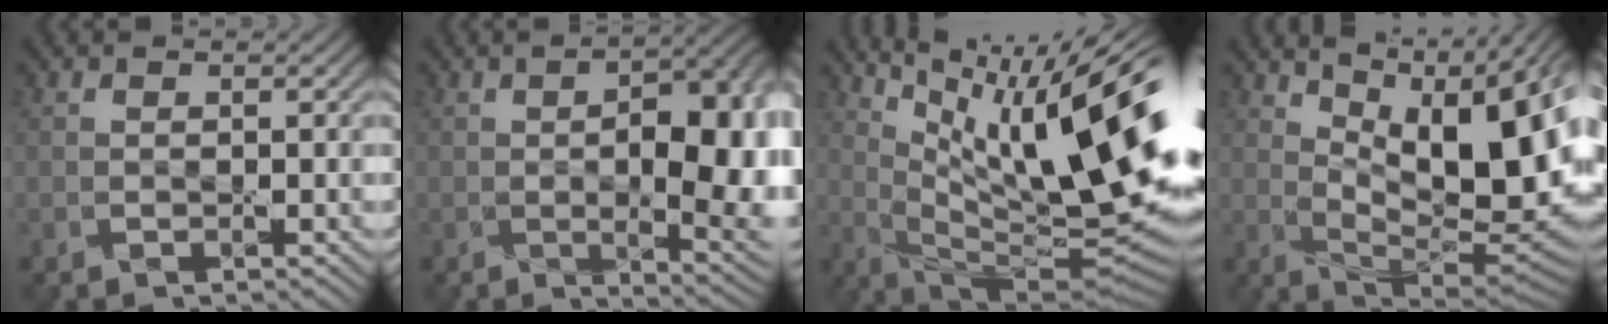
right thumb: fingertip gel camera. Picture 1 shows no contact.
{"total": 13.1, "force": [-0.4, 5.9, 11.6], "torque": [-0.156, -0.012, 0.010]}
{"total": 19.7, "force": [7.5, 5.7, 17.3], "torque": [-0.251, 0.020, 0.134]}
{"total": 16.7, "force": [5.3, 6.7, 14.3], "torque": [-0.216, 0.015, 0.088]}